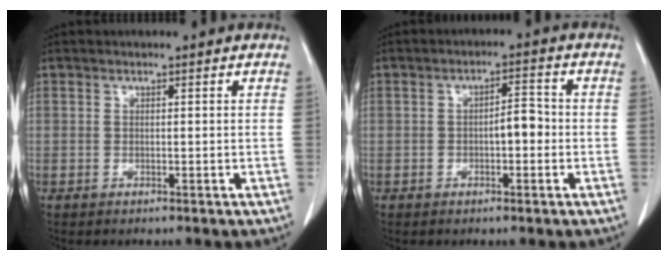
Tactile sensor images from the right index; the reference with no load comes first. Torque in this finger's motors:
{"motor_torque": [0.09, 0.03, 0.10, 0.04]}